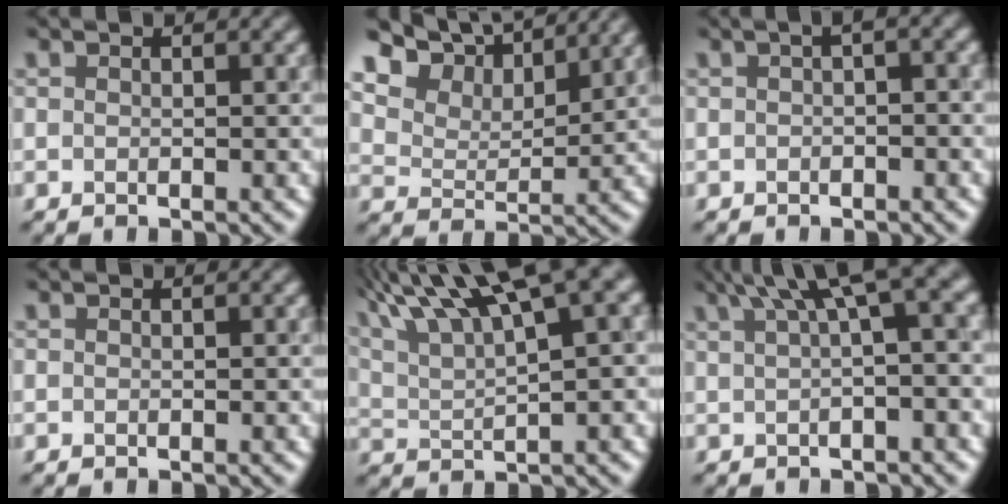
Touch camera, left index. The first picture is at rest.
{"total": 9.5, "force": [7.6, 3.9, 4.0], "torque": [-0.092, 0.008, 0.121]}
{"total": 1.8, "force": [-0.1, 0.5, 1.7], "torque": [-0.018, 0.005, 0.001]}
{"total": 0.0}
{"total": 11.4, "force": [7.2, 2.6, 8.5], "torque": [-0.125, 0.036, 0.122]}
{"total": 6.7, "force": [3.2, 1.6, 5.7], "torque": [-0.053, 0.031, 0.053]}